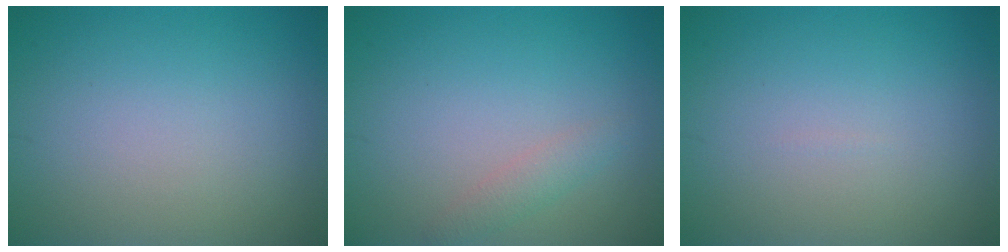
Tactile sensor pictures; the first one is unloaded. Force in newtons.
{"total": 1.4, "press": 1.4, "slide": 0.0}
{"total": 0.0}